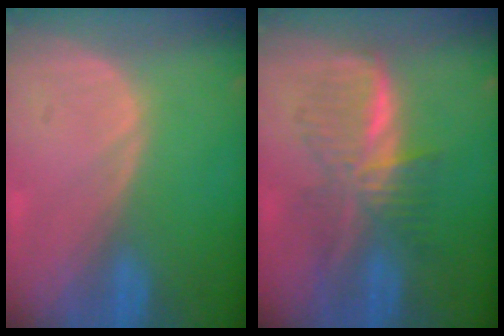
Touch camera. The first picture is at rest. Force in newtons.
{"total": 6.6, "press": 6.6, "slide": 0.0}